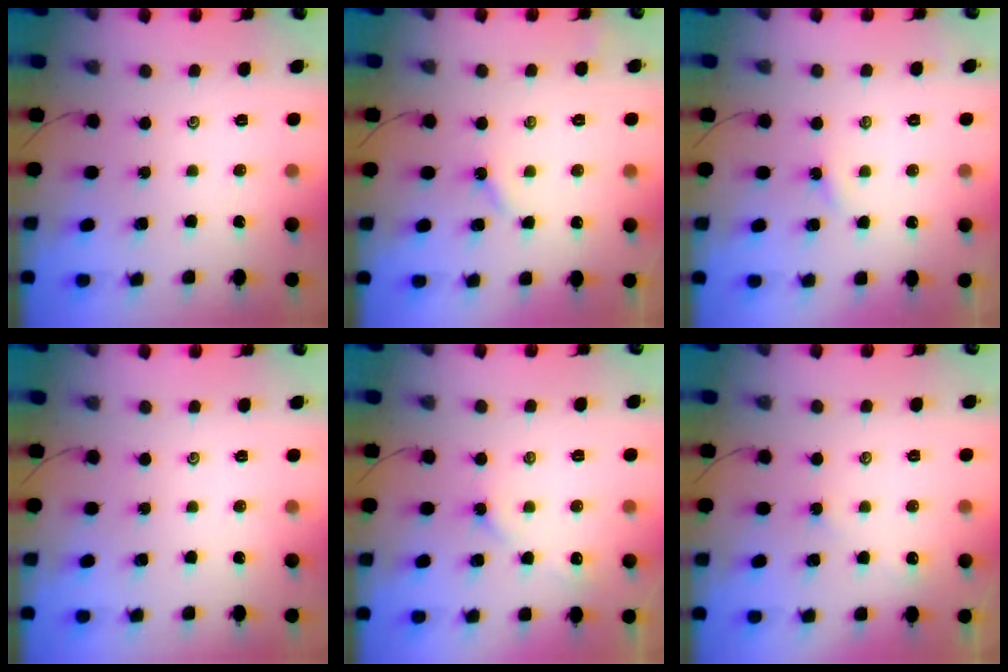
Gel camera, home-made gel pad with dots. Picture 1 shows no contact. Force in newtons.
{"total": 2.0, "press": 2.0, "slide": 0.3}
{"total": 1.4, "press": 1.4, "slide": 0.2}
{"total": 0.0}
{"total": 3.8, "press": 3.8, "slide": 0.5}
{"total": 3.0, "press": 2.9, "slide": 0.4}